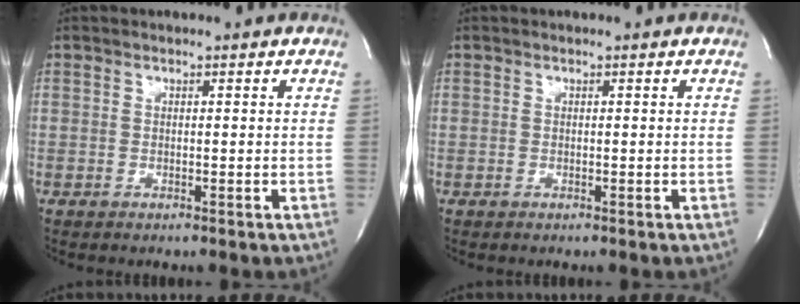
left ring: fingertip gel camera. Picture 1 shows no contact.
{"total": 0.0}